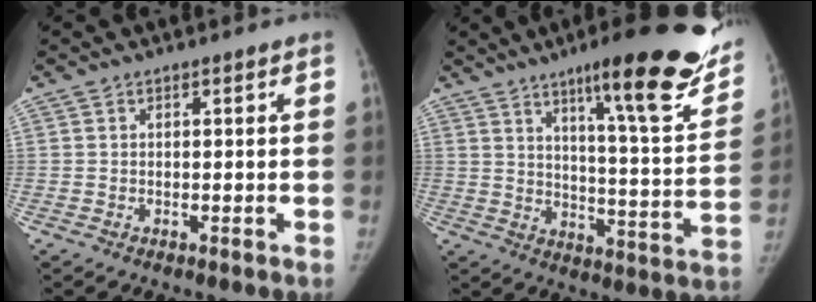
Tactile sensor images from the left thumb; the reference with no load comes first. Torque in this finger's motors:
{"motor_torque": [2.32, -2.02, 1.23, -1.07, 0.31]}